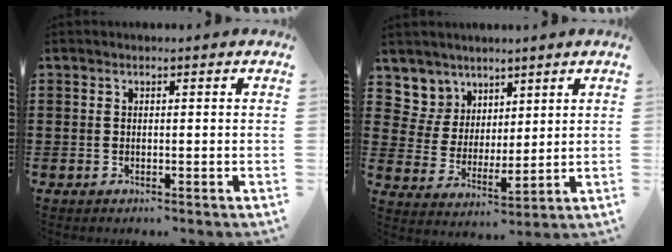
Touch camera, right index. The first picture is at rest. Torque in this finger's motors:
{"motor_torque": [-0.22, 0.34, 0.07, -0.01]}